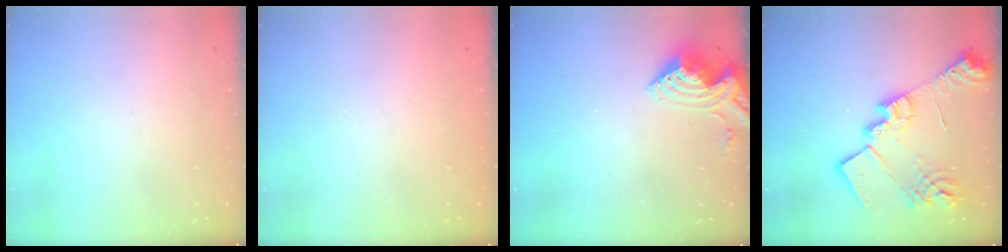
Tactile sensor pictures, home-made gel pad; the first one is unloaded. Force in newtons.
{"total": 1.0, "press": 1.0, "slide": 0.1}
{"total": 9.3, "press": 9.3, "slide": 0.4}
{"total": 23.1, "press": 23.0, "slide": 2.1}